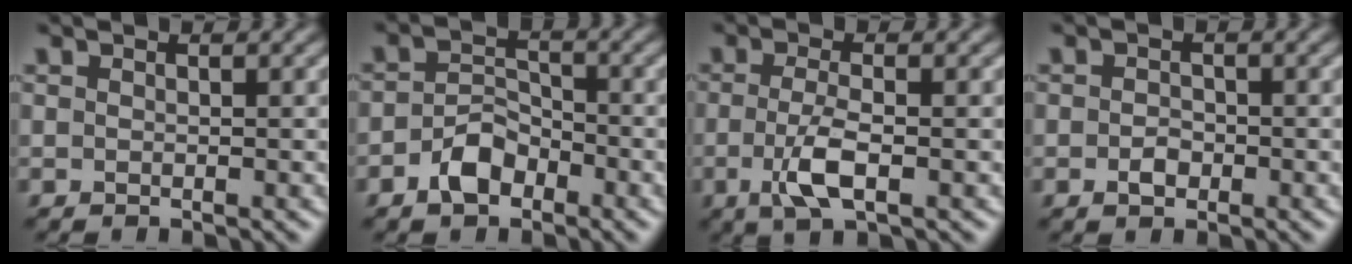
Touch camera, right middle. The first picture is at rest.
{"total": 3.4, "force": [-2.0, 2.1, 1.8], "torque": [-0.030, 0.008, -0.040]}
{"total": 3.6, "force": [-0.9, 1.1, 3.3], "torque": [-0.074, -0.008, -0.020]}
{"total": 1.5, "force": [-0.6, 1.1, 0.9], "torque": [-0.016, 0.000, -0.012]}